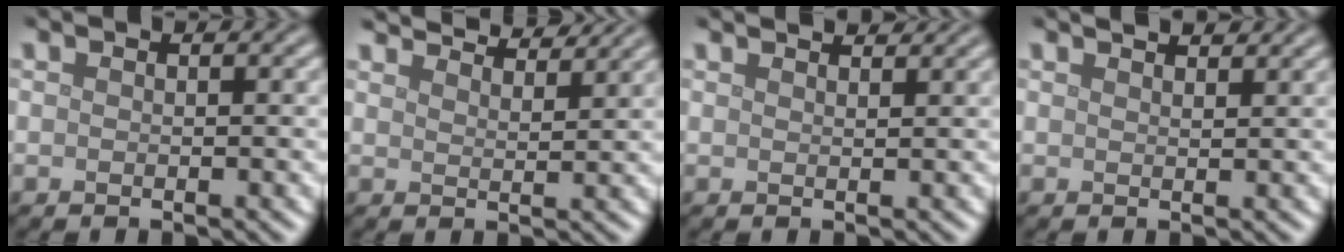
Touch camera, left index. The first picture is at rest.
{"total": 6.1, "force": [5.7, 0.9, 1.9], "torque": [-0.027, 0.009, 0.065]}
{"total": 2.8, "force": [2.5, 0.7, 1.0], "torque": [-0.005, 0.005, 0.015]}
{"total": 2.4, "force": [2.2, 0.5, 0.9], "torque": [-0.005, 0.003, 0.020]}